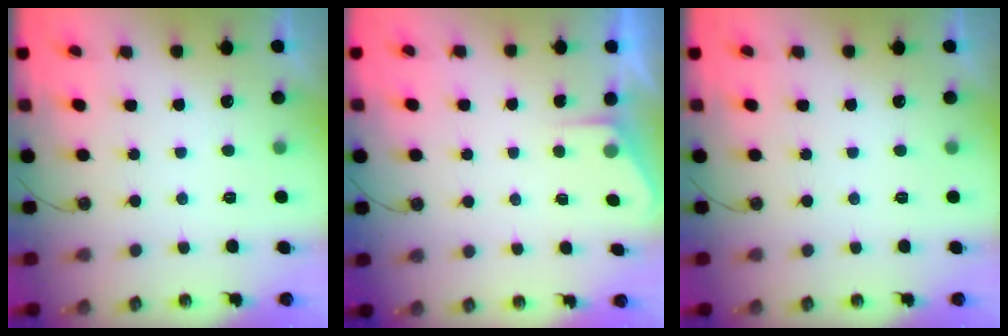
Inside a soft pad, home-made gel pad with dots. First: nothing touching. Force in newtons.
{"total": 2.2, "press": 2.2, "slide": 0.4}
{"total": 0.0}